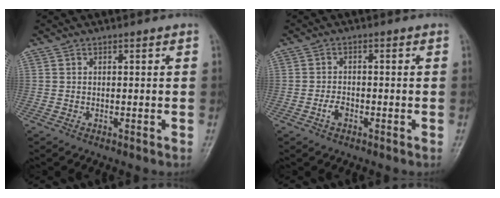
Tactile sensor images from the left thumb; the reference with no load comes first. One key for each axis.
{"total": 2.4, "fx": -1.2, "fy": 1.4, "fz": 1.6, "tx": -0.028, "ty": 0.010, "tz": -0.024}